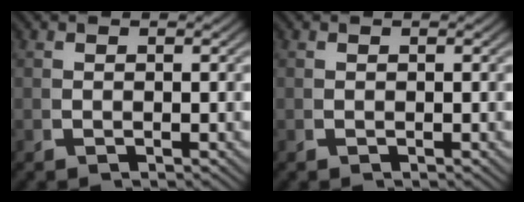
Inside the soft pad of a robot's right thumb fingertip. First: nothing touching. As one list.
[{"total": 0.0}]